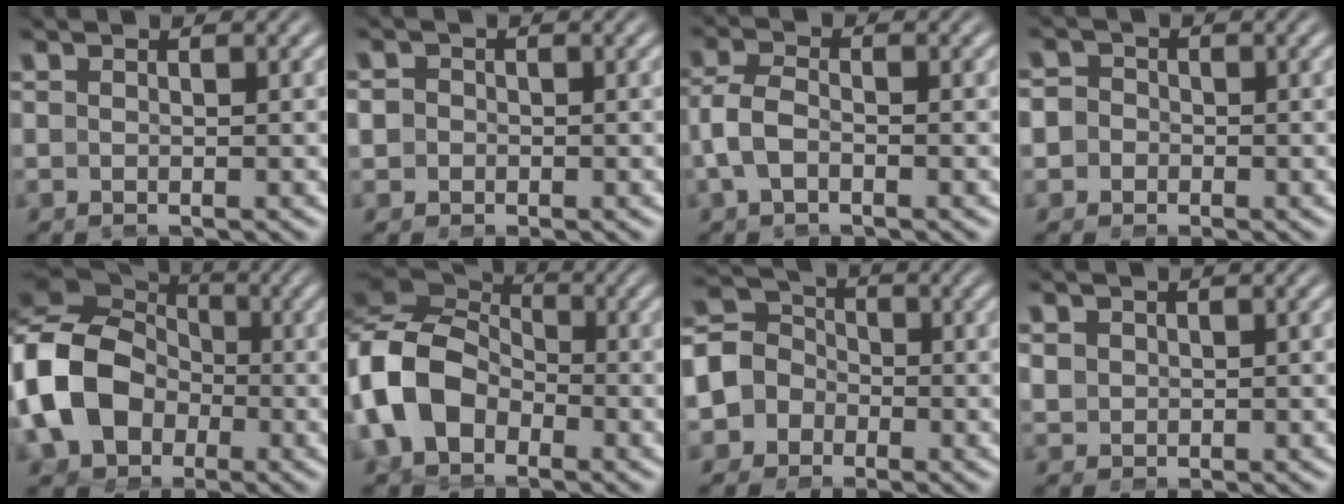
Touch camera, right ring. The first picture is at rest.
{"total": 3.5, "force": [-0.3, 3.3, 1.1], "torque": [-0.037, -0.007, -0.011]}
{"total": 3.0, "force": [-1.0, 2.0, 2.1], "torque": [-0.057, -0.006, -0.015]}
{"total": 5.8, "force": [-1.0, 5.5, 1.8], "torque": [-0.053, -0.017, -0.025]}
{"total": 12.3, "force": [-0.8, 10.4, 6.5], "torque": [-0.182, -0.030, -0.008]}
{"total": 11.4, "force": [-1.4, 9.7, 5.7], "torque": [-0.168, -0.029, -0.021]}
{"total": 10.4, "force": [-1.5, 9.5, 3.9], "torque": [-0.110, -0.034, -0.029]}
{"total": 2.3, "force": [0.4, 2.0, 1.0], "torque": [-0.034, -0.012, 0.015]}